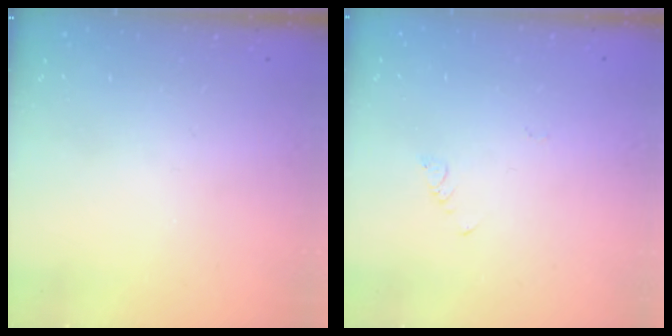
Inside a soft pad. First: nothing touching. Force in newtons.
{"total": 1.9, "press": 1.9, "slide": 0.4}